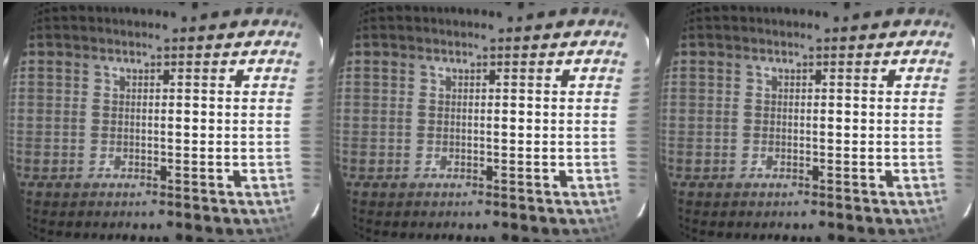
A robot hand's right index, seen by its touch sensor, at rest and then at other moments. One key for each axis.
{"total": 0.0}
{"total": 0.0}